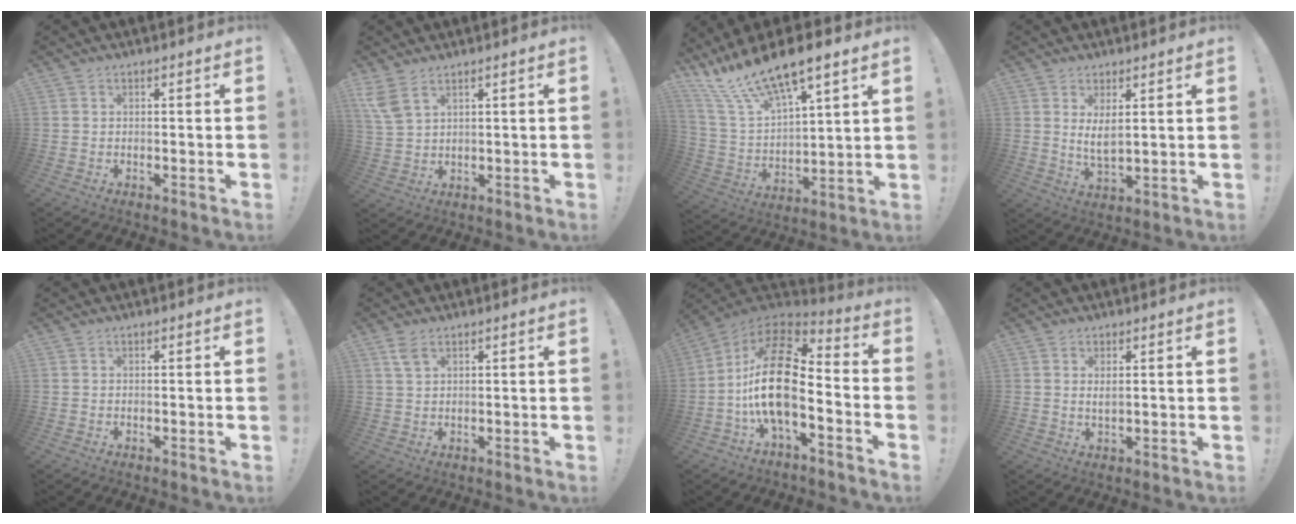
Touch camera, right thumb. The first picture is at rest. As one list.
[{"total": 5.8, "force": [3.8, 2.3, 3.8], "torque": [-0.082, -0.016, 0.073]}, {"total": 15.6, "force": [12.4, 4.3, 8.4], "torque": [-0.173, -0.089, 0.225]}, {"total": 5.2, "force": [2.3, 1.5, 4.4], "torque": [-0.073, -0.012, 0.040]}, {"total": 0.0}, {"total": 3.7, "force": [2.1, 1.8, 2.5], "torque": [-0.038, -0.007, 0.036]}, {"total": 20.8, "force": [-2.9, 9.8, 18.1], "torque": [-0.371, 0.018, -0.051]}, {"total": 2.0, "force": [0.9, 0.1, 1.8], "torque": [-0.029, -0.004, 0.013]}]